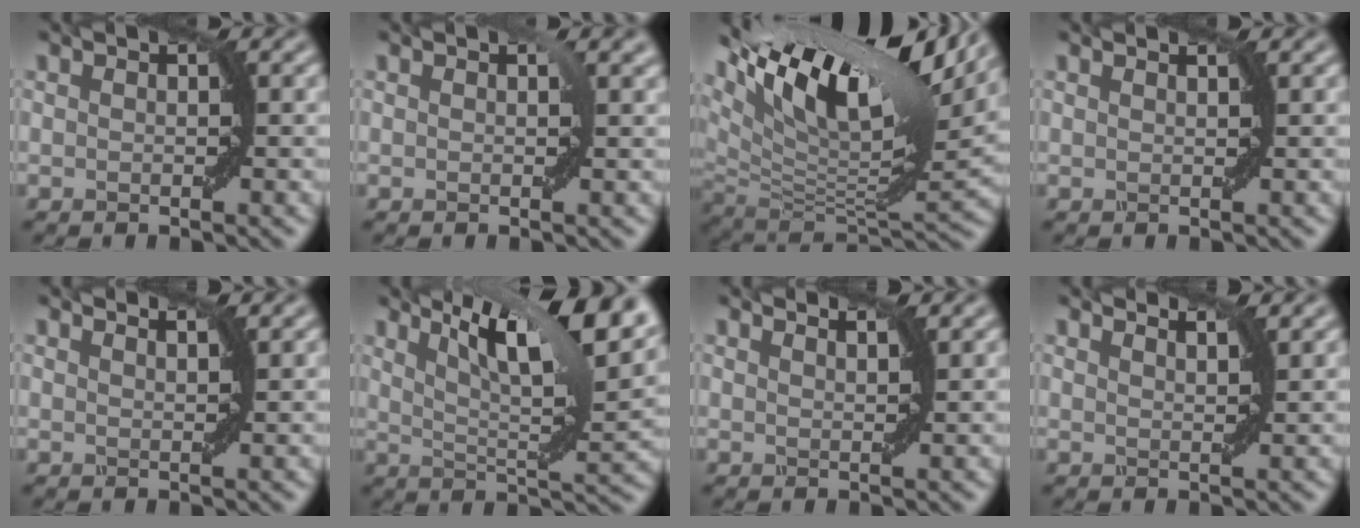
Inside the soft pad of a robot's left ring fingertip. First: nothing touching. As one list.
[{"total": 1.0, "force": [0.5, 0.1, 0.8], "torque": [-0.008, 0.000, 0.008]}, {"total": 16.8, "force": [9.3, 6.1, 12.6], "torque": [-0.241, 0.036, 0.158]}, {"total": 0.8, "force": [0.8, -0.1, 0.2], "torque": [-0.003, -0.002, 0.010]}, {"total": 2.4, "force": [2.1, 0.5, 1.0], "torque": [0.004, 0.000, 0.013]}, {"total": 11.9, "force": [7.1, 2.7, 9.2], "torque": [-0.126, 0.016, 0.110]}, {"total": 2.7, "force": [2.4, 0.5, 1.1], "torque": [0.005, 0.001, 0.016]}, {"total": 3.2, "force": [2.9, 0.6, 1.3], "torque": [0.003, 0.005, 0.019]}]